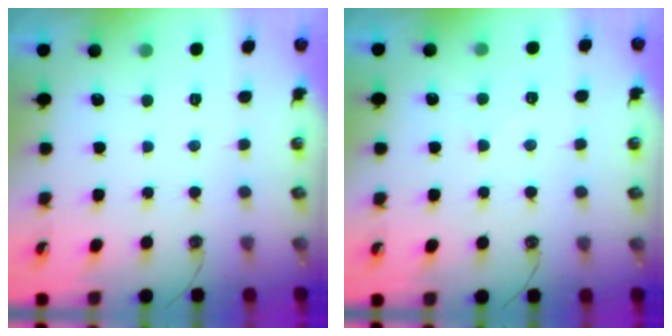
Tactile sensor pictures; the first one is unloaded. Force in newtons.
{"total": 4.9, "press": 4.8, "slide": 0.5}